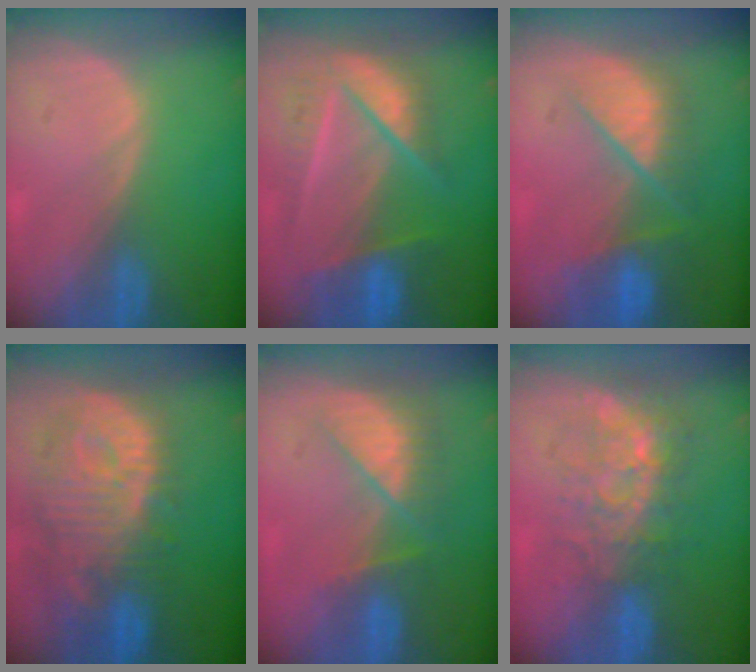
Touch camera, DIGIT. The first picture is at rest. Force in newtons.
{"total": 9.0, "press": 8.1, "slide": 3.8}
{"total": 9.0, "press": 7.7, "slide": 4.6}
{"total": 13.0, "press": 11.3, "slide": 6.3}
{"total": 8.1, "press": 7.0, "slide": 4.1}
{"total": 8.5, "press": 7.5, "slide": 4.1}